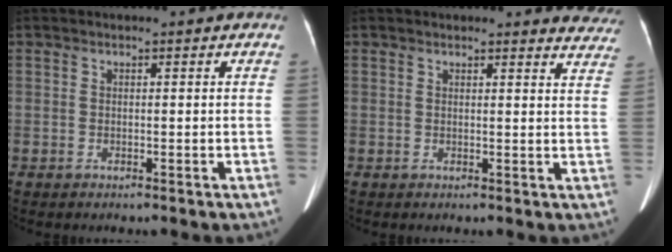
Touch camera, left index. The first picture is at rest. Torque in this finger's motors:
{"motor_torque": [-0.02, -0.42, 0.09, 0.02]}